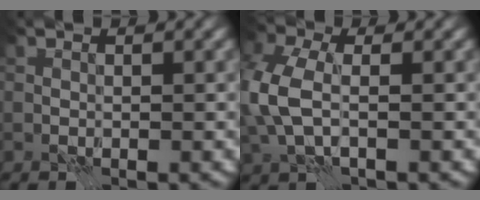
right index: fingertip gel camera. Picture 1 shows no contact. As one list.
[{"total": 5.1, "force": [0.1, 3.0, 4.1], "torque": [-0.112, 0.004, -0.006]}]